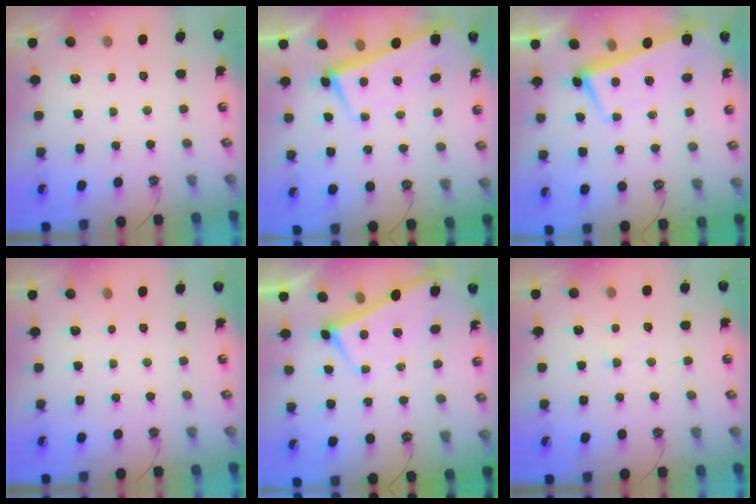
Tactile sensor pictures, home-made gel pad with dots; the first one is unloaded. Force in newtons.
{"total": 1.5, "press": 0.5, "slide": 1.4}
{"total": 2.0, "press": 1.8, "slide": 0.9}
{"total": 0.0}
{"total": 1.3, "press": 1.3, "slide": 0.3}
{"total": 2.7, "press": 2.6, "slide": 0.4}